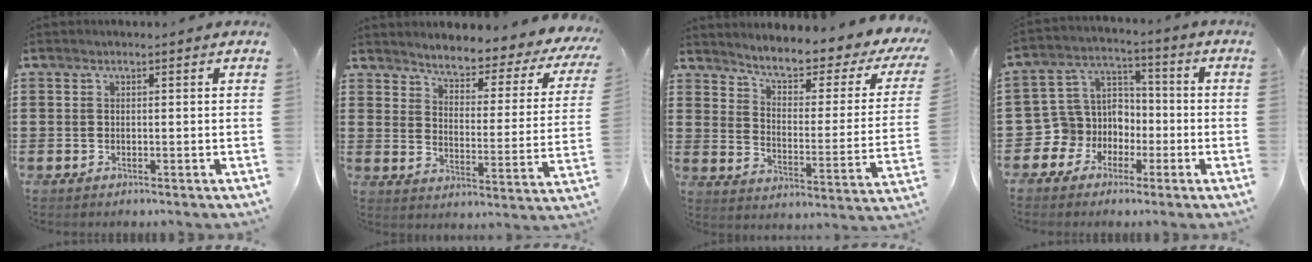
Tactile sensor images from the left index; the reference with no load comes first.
{"total": 3.5, "force": [3.3, 0.4, 1.2], "torque": [-0.036, -0.035, 0.044]}
{"total": 4.9, "force": [4.0, 0.5, 2.7], "torque": [-0.065, -0.035, 0.057]}
{"total": 7.6, "force": [-1.9, 7.2, 1.5], "torque": [-0.082, -0.002, -0.040]}